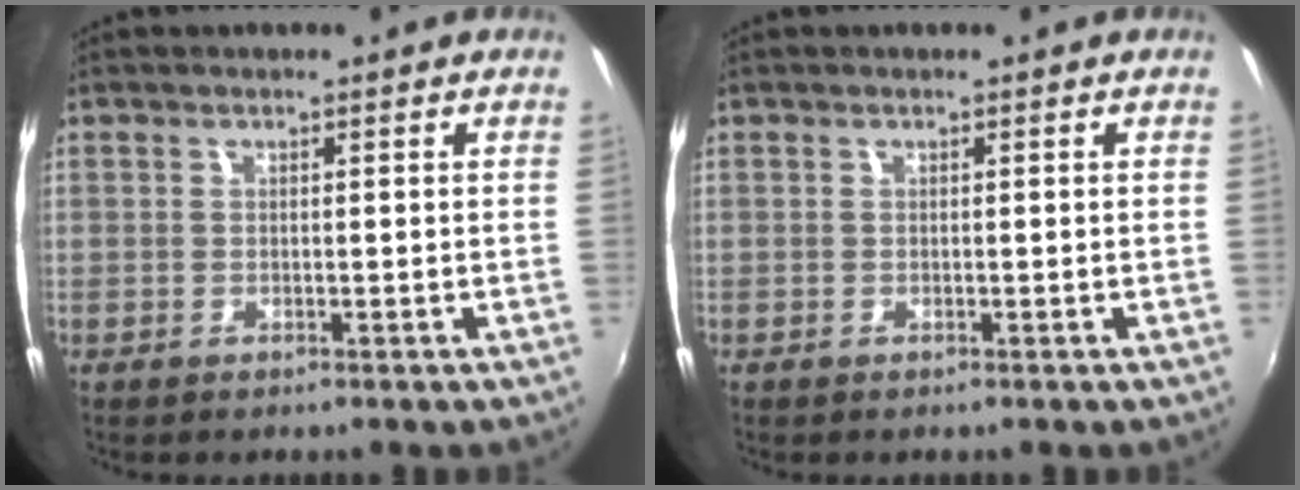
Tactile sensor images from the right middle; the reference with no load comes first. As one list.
[{"total": 0.0}]